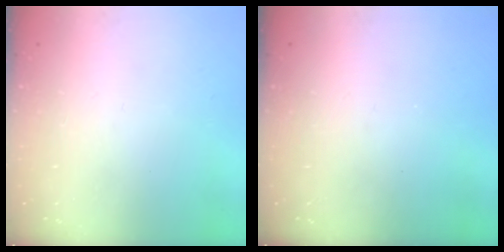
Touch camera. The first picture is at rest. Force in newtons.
{"total": 0.0}